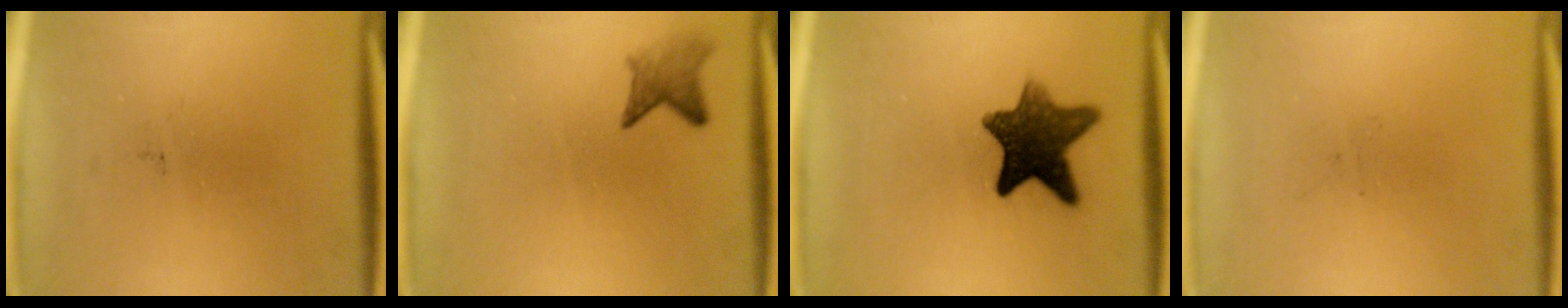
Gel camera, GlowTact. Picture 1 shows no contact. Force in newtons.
{"total": 2.4}
{"total": 10.3}
{"total": 0.0}